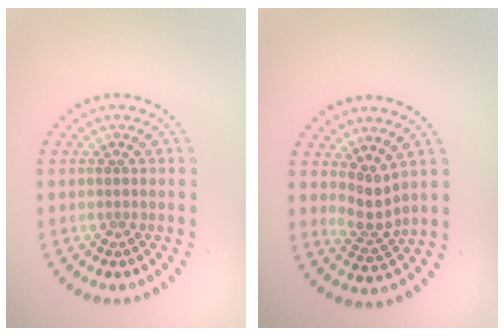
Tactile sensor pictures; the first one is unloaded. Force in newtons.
{"total": 2.3, "press": 1.5, "slide": 1.7}